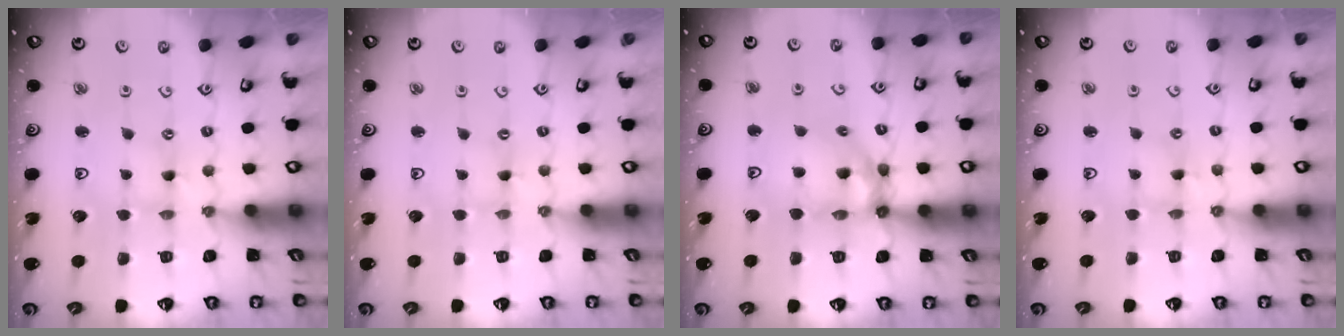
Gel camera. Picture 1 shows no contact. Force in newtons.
{"total": 0.0}
{"total": 14.7, "press": 14.6, "slide": 1.6}
{"total": 2.3, "press": 2.2, "slide": 0.4}